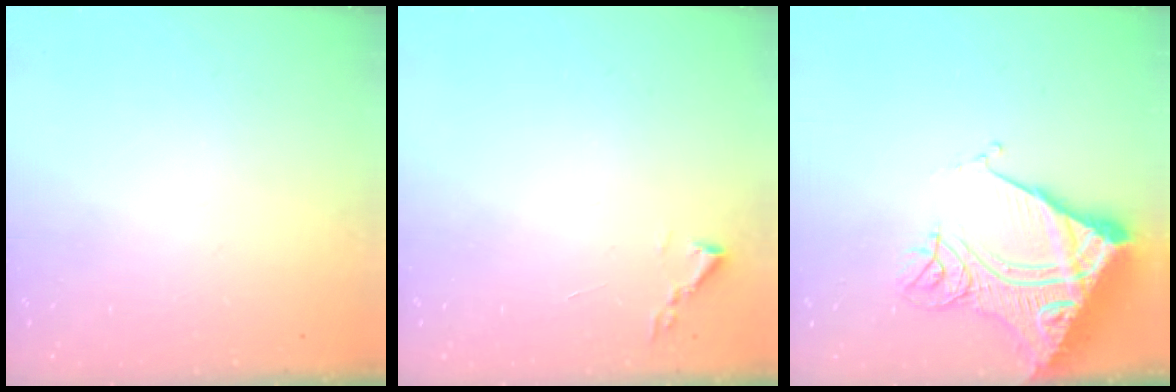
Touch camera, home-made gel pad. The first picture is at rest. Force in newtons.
{"total": 1.9, "press": 1.8, "slide": 0.3}
{"total": 17.3, "press": 17.2, "slide": 2.1}